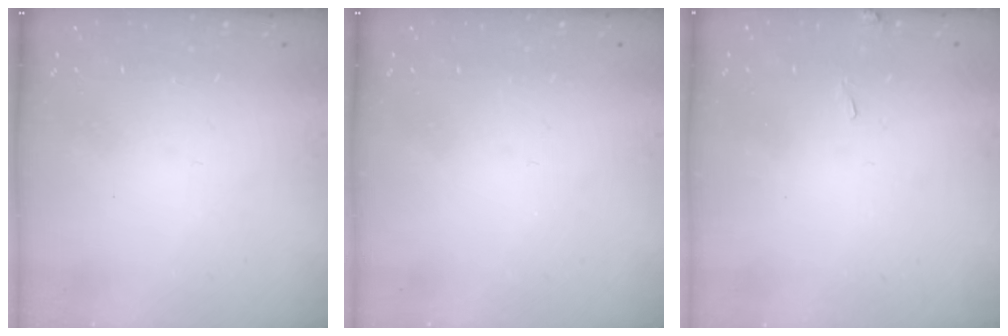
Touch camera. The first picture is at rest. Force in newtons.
{"total": 0.0}
{"total": 5.2, "press": 5.2, "slide": 0.4}